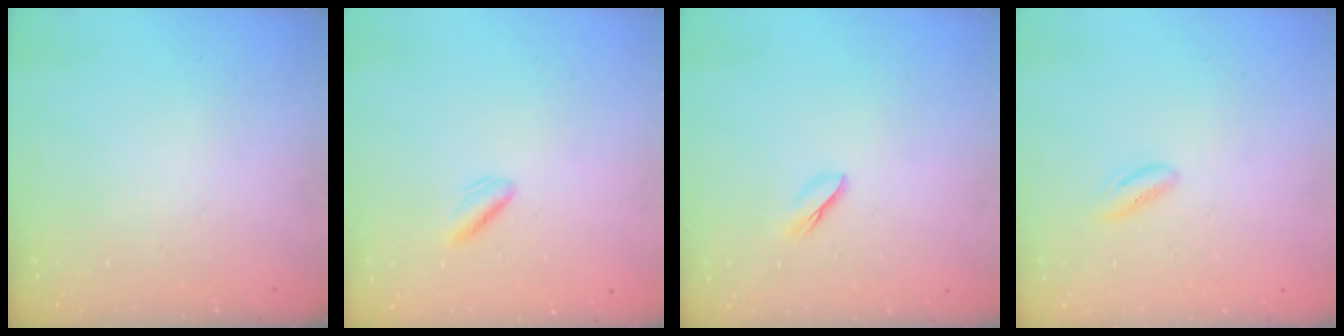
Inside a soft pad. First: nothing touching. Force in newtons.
{"total": 1.7, "press": 1.3, "slide": 1.0}
{"total": 2.3, "press": 2.2, "slide": 0.8}
{"total": 3.3, "press": 3.2, "slide": 0.7}